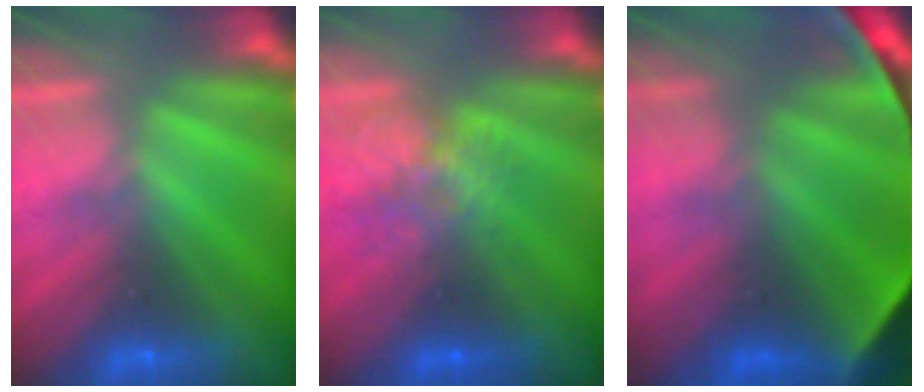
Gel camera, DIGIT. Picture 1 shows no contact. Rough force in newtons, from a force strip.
{"total": 4.5}
{"total": 11.0}